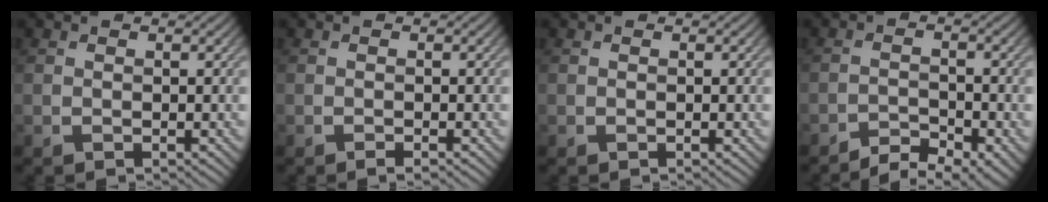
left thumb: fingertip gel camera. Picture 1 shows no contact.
{"total": 0.7, "force": [-0.5, 0.0, 0.4], "torque": [-0.007, 0.000, -0.010]}
{"total": 0.0}
{"total": 4.6, "force": [-3.7, 1.2, 2.4], "torque": [-0.038, -0.003, -0.060]}